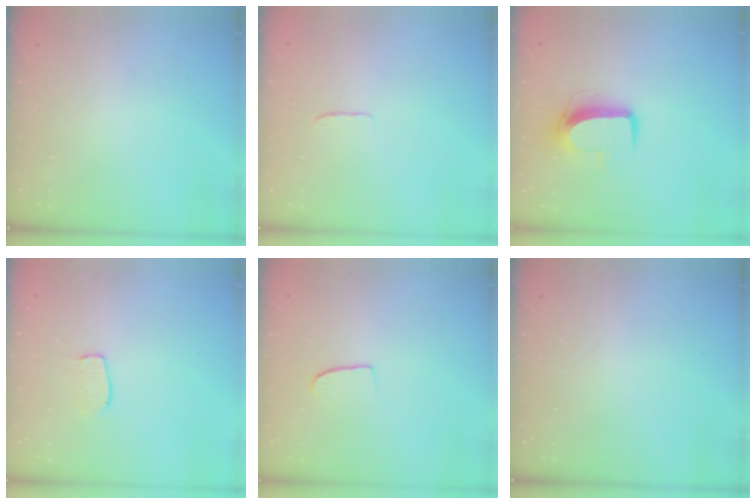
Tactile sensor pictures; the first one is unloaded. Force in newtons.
{"total": 3.1, "press": 3.1, "slide": 0.2}
{"total": 9.9, "press": 9.9, "slide": 0.6}
{"total": 5.5, "press": 5.5, "slide": 0.4}
{"total": 6.1, "press": 6.1, "slide": 0.4}
{"total": 0.0}